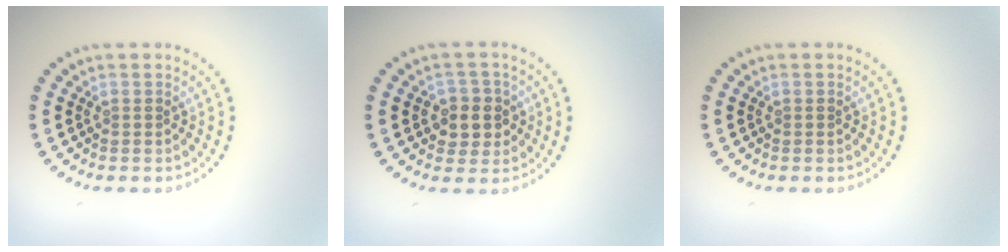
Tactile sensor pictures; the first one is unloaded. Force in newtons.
{"total": 2.8, "press": 2.7, "slide": 0.9}
{"total": 0.0}